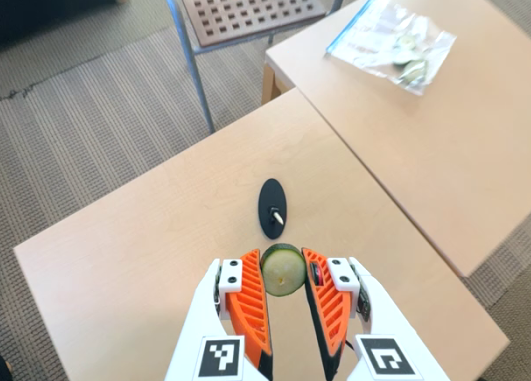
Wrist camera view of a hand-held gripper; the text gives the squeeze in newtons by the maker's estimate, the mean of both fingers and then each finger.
{"total": 11.0, "left": 11.2, "right": 10.7}